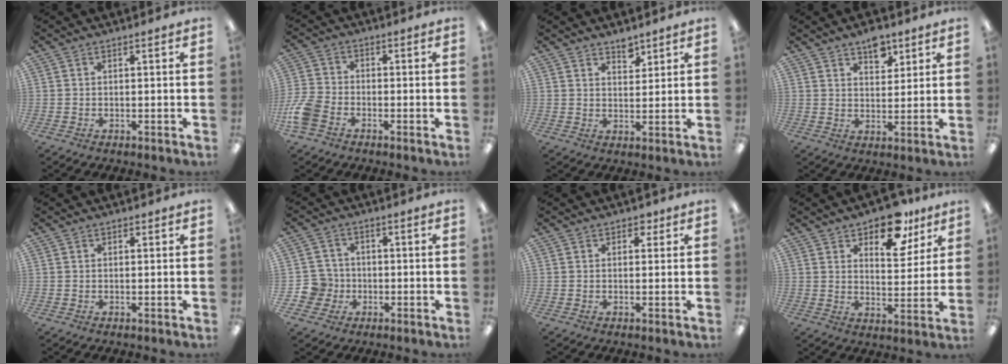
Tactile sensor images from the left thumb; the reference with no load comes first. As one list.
[{"total": 7.3, "force": [-3.5, 4.8, 4.2], "torque": [-0.102, 0.012, -0.067]}, {"total": 4.0, "force": [3.4, 1.7, 1.0], "torque": [-0.001, -0.024, 0.059]}, {"total": 6.8, "force": [4.9, 3.6, 3.1], "torque": [-0.024, -0.027, 0.082]}, {"total": 0.5, "force": [0.4, 0.3, 0.1], "torque": [-0.002, 0.002, 0.008]}, {"total": 5.9, "force": [-1.2, 5.7, 1.1], "torque": [-0.034, 0.014, -0.022]}, {"total": 2.1, "force": [1.2, 1.5, 1.0], "torque": [-0.004, -0.002, 0.018]}, {"total": 12.9, "force": [9.2, 6.2, 6.6], "torque": [-0.085, -0.050, 0.160]}]